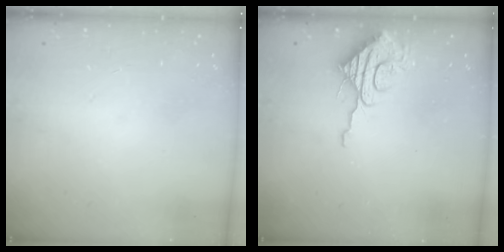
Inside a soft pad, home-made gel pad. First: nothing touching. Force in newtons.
{"total": 9.7, "press": 9.7, "slide": 0.2}